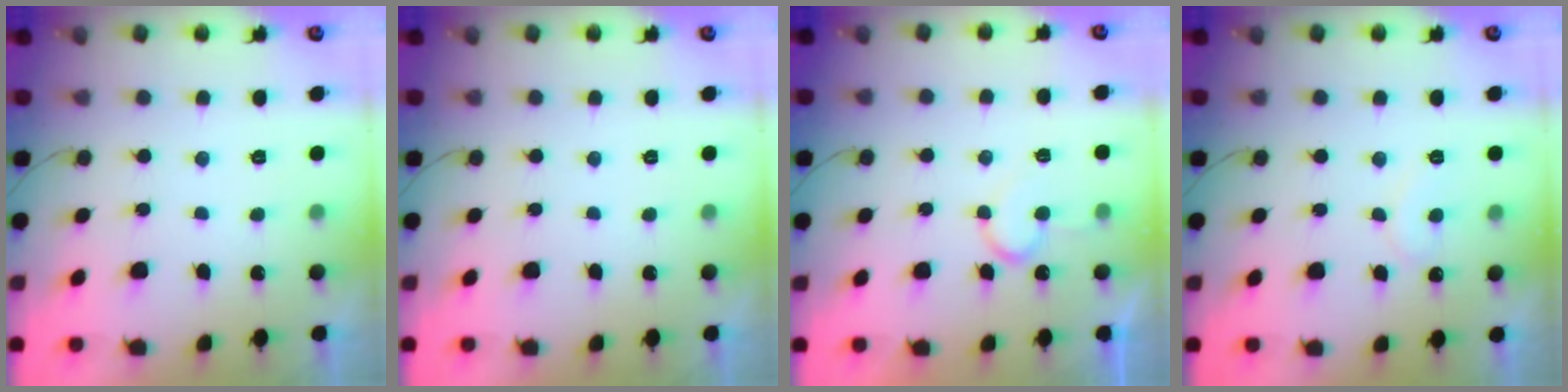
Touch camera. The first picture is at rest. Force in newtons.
{"total": 0.0}
{"total": 7.4, "press": 7.4, "slide": 0.5}
{"total": 6.0, "press": 6.0, "slide": 0.3}